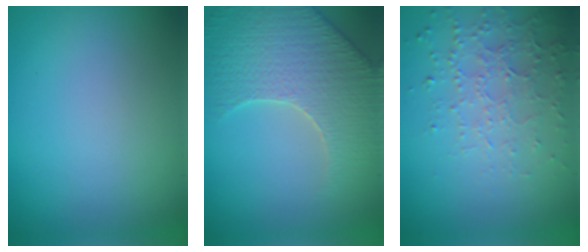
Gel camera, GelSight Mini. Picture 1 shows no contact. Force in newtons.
{"total": 6.5, "press": 5.6, "slide": 3.3}
{"total": 4.5, "press": 3.2, "slide": 3.2}